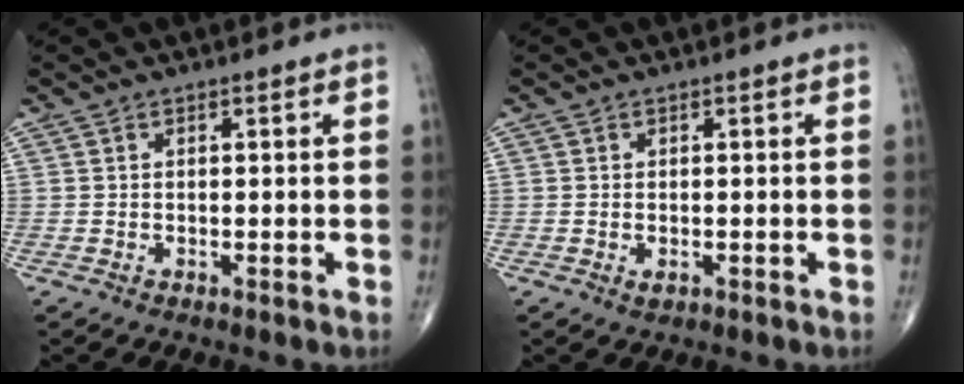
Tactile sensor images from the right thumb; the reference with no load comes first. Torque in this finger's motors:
{"motor_torque": [-0.60, -0.10, 0.13, 0.10, -0.02]}